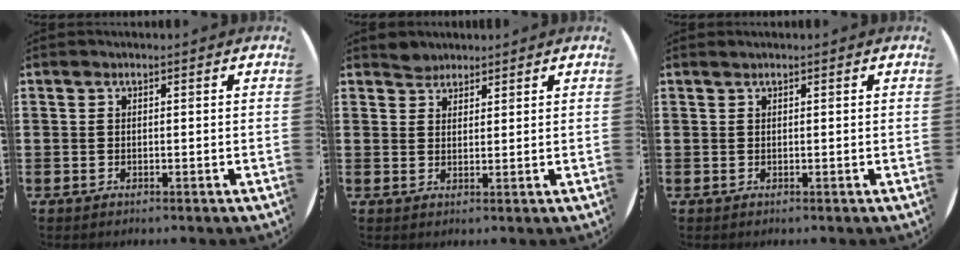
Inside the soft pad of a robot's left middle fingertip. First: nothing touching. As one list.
[{"total": 2.2, "force": [2.0, 0.7, -0.3], "torque": [0.003, 0.004, 0.041]}, {"total": 0.0}]